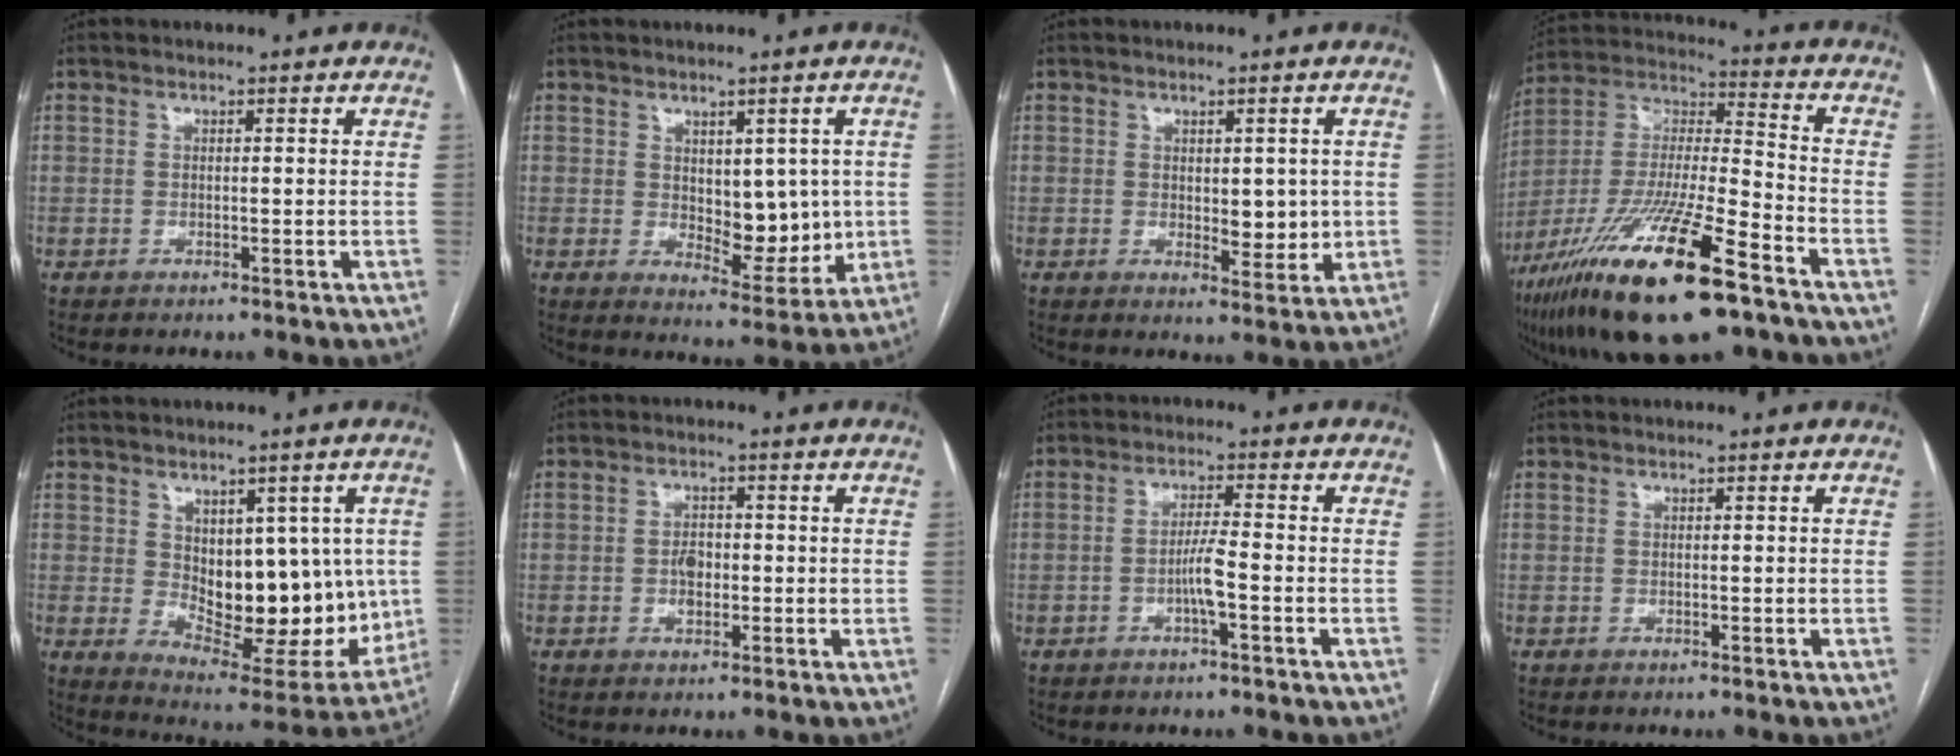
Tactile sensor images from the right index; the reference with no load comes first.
{"total": 8.0, "force": [0.5, 4.2, 6.8], "torque": [-0.084, -0.004, 0.023]}
{"total": 4.7, "force": [0.2, 2.3, 4.1], "torque": [-0.053, -0.008, 0.009]}
{"total": 24.8, "force": [-14.9, 3.6, 19.5], "torque": [-0.381, -0.047, -0.267]}
{"total": 16.0, "force": [0.7, 8.2, 13.7], "torque": [-0.179, -0.005, 0.036]}
{"total": 2.9, "force": [-0.4, 2.0, 2.1], "torque": [-0.036, 0.004, -0.007]}
{"total": 3.8, "force": [-1.4, 0.0, 3.6], "torque": [-0.070, 0.002, -0.027]}
{"total": 0.0}